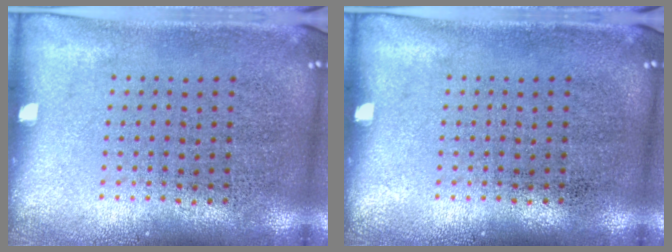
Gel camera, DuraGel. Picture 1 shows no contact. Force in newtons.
{"total": 0.0}